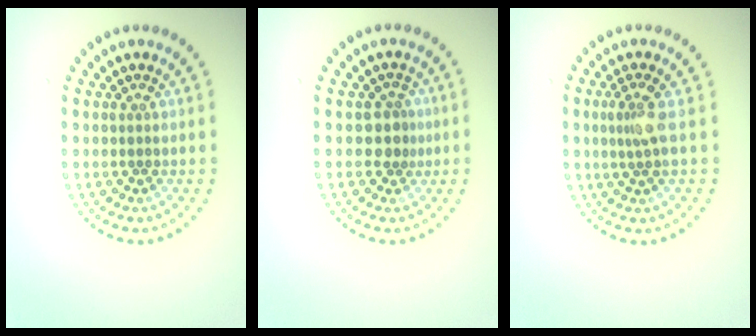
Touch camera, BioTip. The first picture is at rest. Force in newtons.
{"total": 2.1, "press": 1.6, "slide": 1.3}
{"total": 2.1, "press": 1.5, "slide": 1.4}